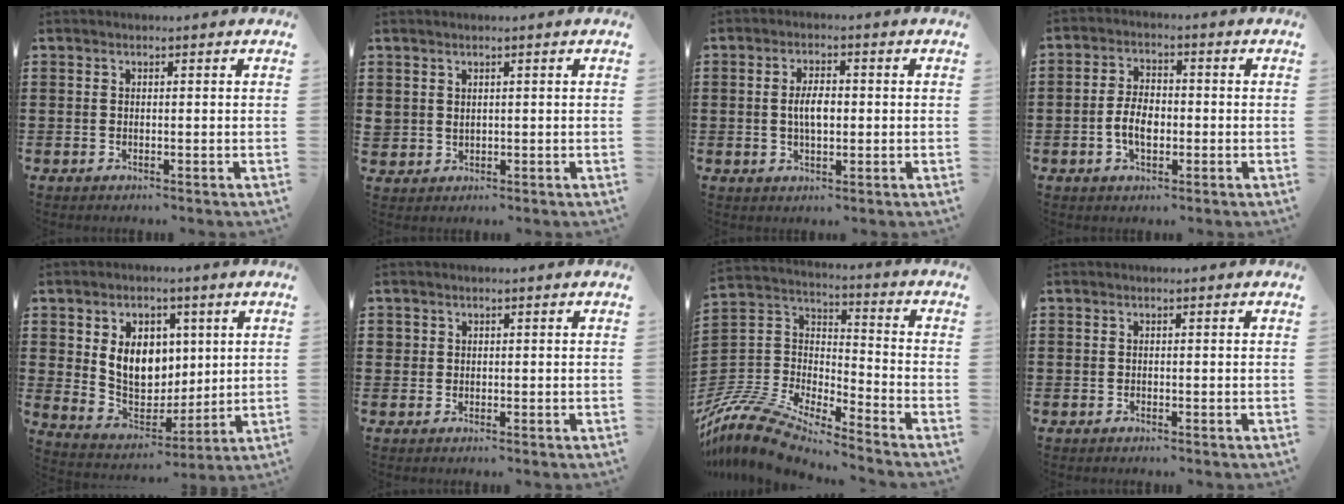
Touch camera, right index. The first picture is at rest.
{"total": 1.6, "force": [1.1, 1.2, 0.1], "torque": [-0.007, 0.006, 0.022]}
{"total": 4.1, "force": [-0.2, 1.7, 3.7], "torque": [-0.063, -0.001, -0.007]}
{"total": 5.1, "force": [-1.2, 2.9, 4.1], "torque": [-0.095, 0.000, -0.028]}
{"total": 8.9, "force": [1.7, 6.9, 5.3], "torque": [-0.109, 0.009, 0.030]}
{"total": 1.1, "force": [0.4, 1.0, 0.1], "torque": [-0.004, 0.004, 0.009]}
{"total": 10.1, "force": [-9.5, 1.8, 2.7], "torque": [-0.090, -0.001, -0.201]}
{"total": 0.0}